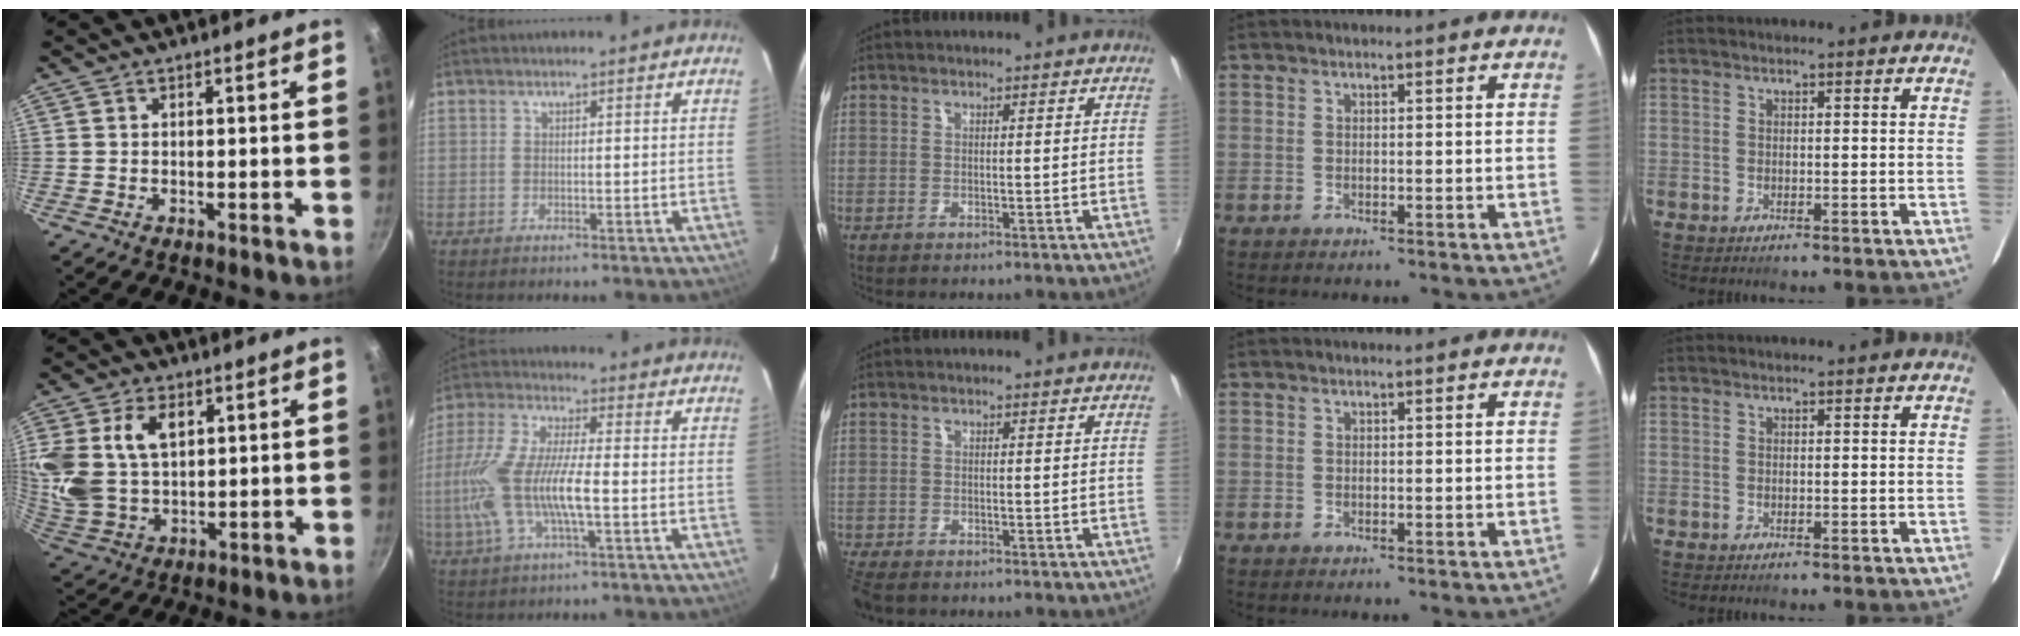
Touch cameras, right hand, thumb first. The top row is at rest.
{"thumb": {"total": 16.8, "force": [5.2, 11.5, 11.1], "torque": [-0.237, -0.009, 0.108]}, "index": {"total": 14.8, "force": [-2.7, 3.4, 14.1], "torque": [-0.297, -0.005, -0.055]}, "middle": {"total": 4.5, "force": [-3.8, 1.5, 1.8], "torque": [-0.053, -0.024, -0.075]}}